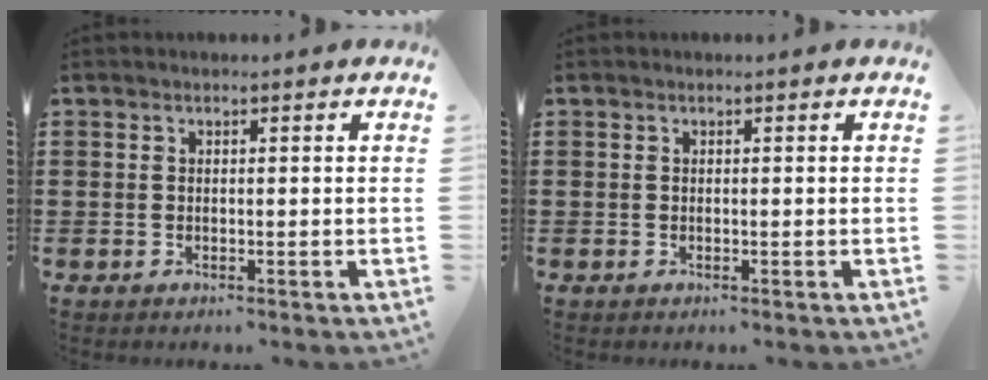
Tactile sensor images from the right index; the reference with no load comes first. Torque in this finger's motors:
{"motor_torque": [0.00, 0.00, 0.00, 0.00]}